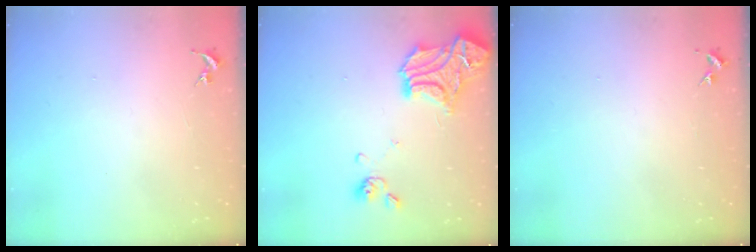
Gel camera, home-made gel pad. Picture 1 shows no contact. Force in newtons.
{"total": 17.6, "press": 17.6, "slide": 1.7}
{"total": 2.7, "press": 2.7, "slide": 0.3}